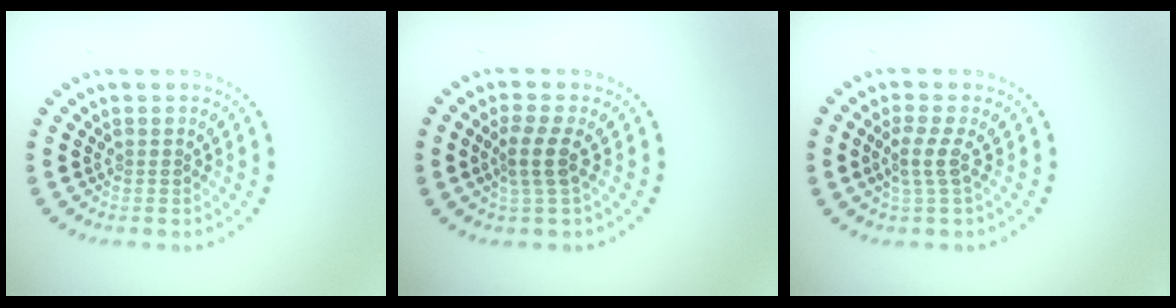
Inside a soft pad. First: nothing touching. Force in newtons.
{"total": 2.2, "press": 1.8, "slide": 1.3}
{"total": 2.0, "press": 1.6, "slide": 1.3}